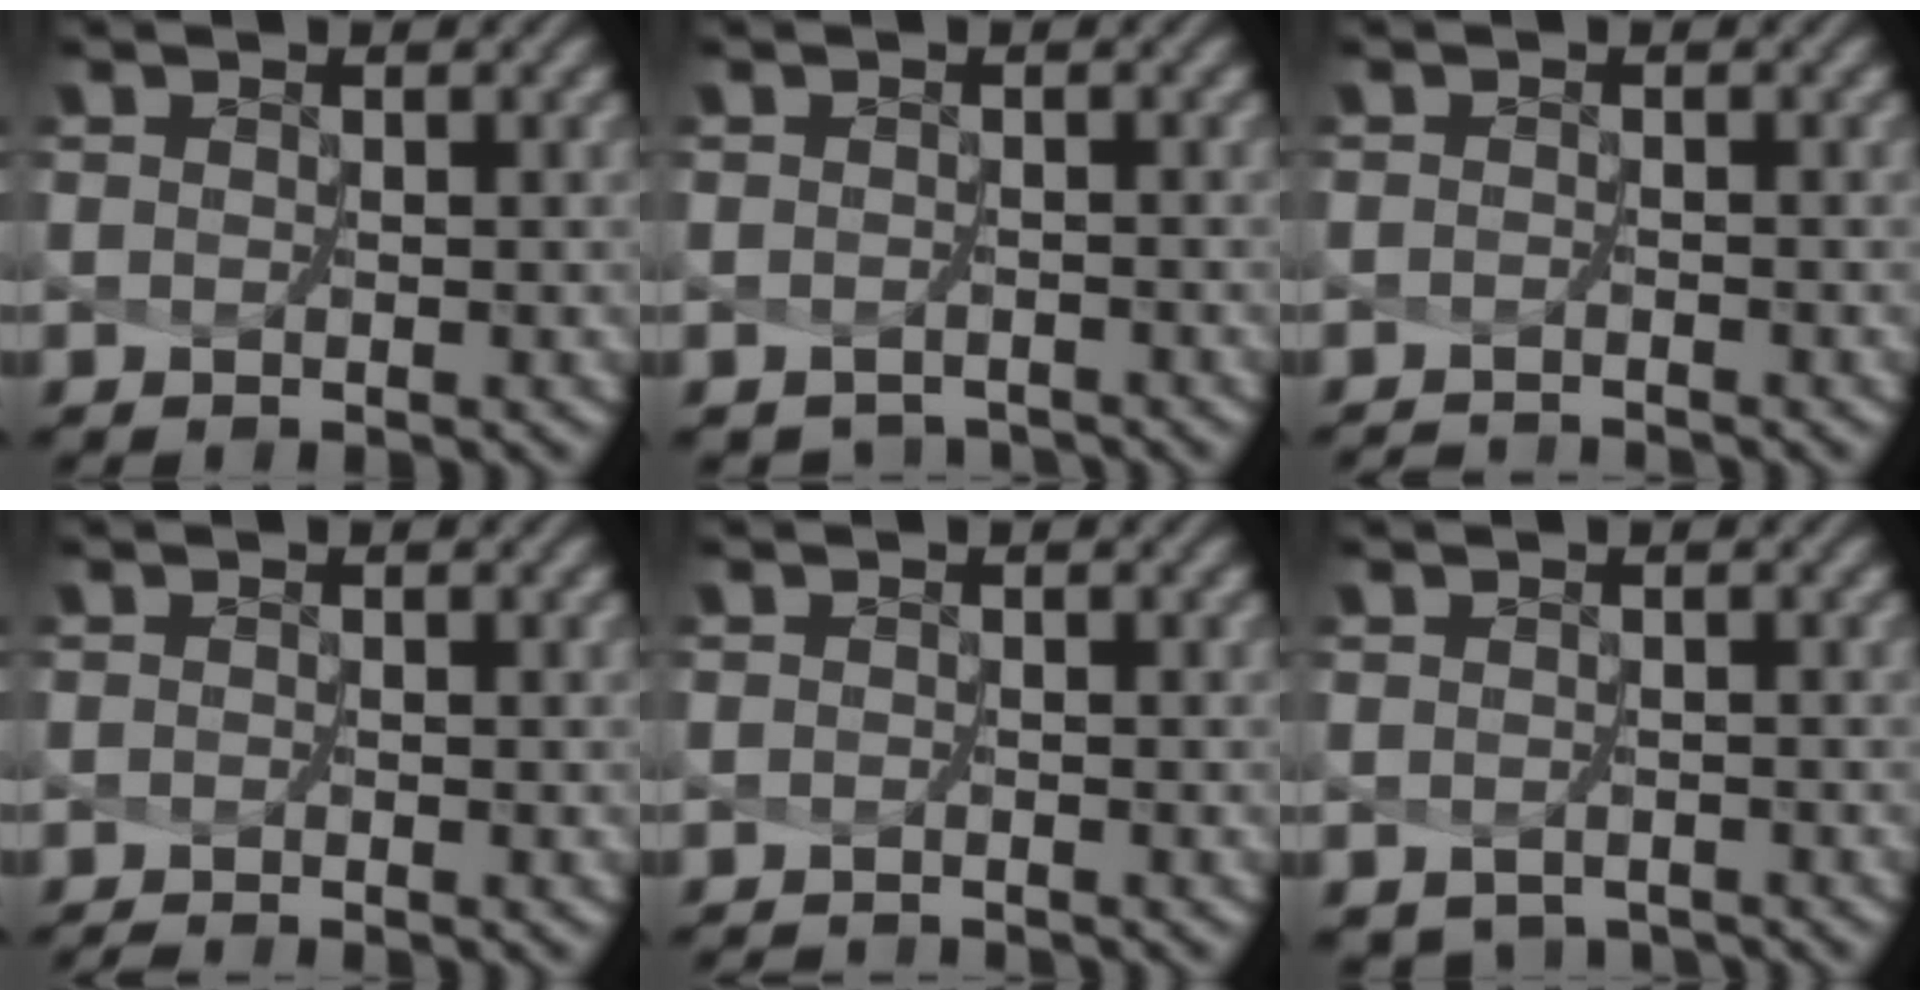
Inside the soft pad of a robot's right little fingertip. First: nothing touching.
{"total": 1.9, "force": [-1.7, 0.6, -0.2], "torque": [0.002, -0.011, -0.032]}
{"total": 2.0, "force": [-1.9, -0.5, -0.3], "torque": [-0.001, -0.014, -0.033]}
{"total": 1.2, "force": [-1.1, -0.5, 0.0], "torque": [-0.009, -0.010, -0.023]}
{"total": 1.6, "force": [-1.5, -0.6, -0.4], "torque": [-0.002, -0.014, -0.026]}
{"total": 1.9, "force": [-1.6, 1.0, 0.1], "torque": [-0.005, -0.012, -0.026]}